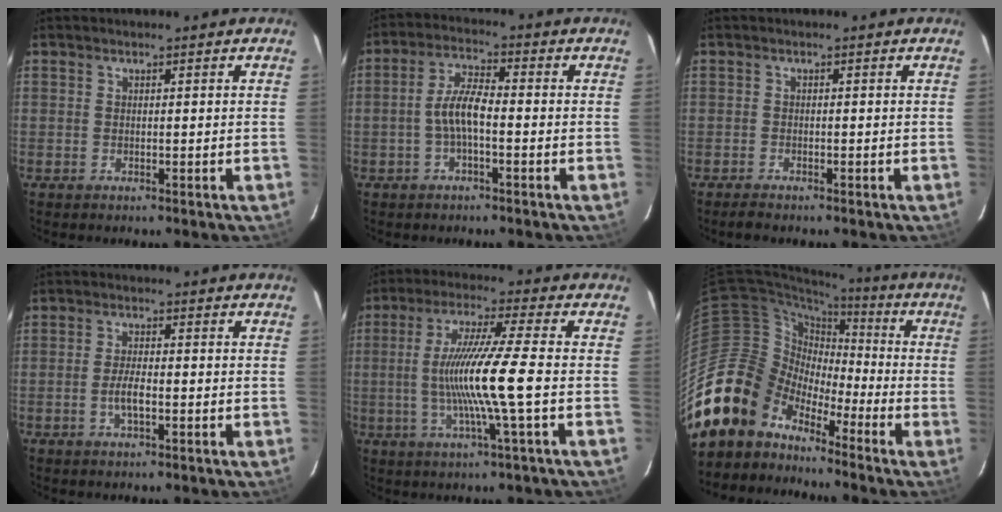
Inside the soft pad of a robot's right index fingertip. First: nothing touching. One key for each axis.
{"total": 5.7, "fx": -1.5, "fy": 1.6, "fz": 5.3, "tx": -0.110, "ty": 0.012, "tz": -0.030}
{"total": 1.8, "fx": -1.7, "fy": 0.3, "fz": 0.7, "tx": -0.021, "ty": -0.006, "tz": -0.030}
{"total": 3.4, "fx": -1.2, "fy": 1.0, "fz": 3.1, "tx": -0.064, "ty": -0.002, "tz": -0.023}
{"total": 12.6, "fx": -1.9, "fy": -1.4, "fz": 12.4, "tx": -0.230, "ty": -0.007, "tz": -0.033}
{"total": 17.8, "fx": -13.3, "fy": 11.2, "fz": 3.9, "tx": -0.102, "ty": 0.026, "tz": -0.249}